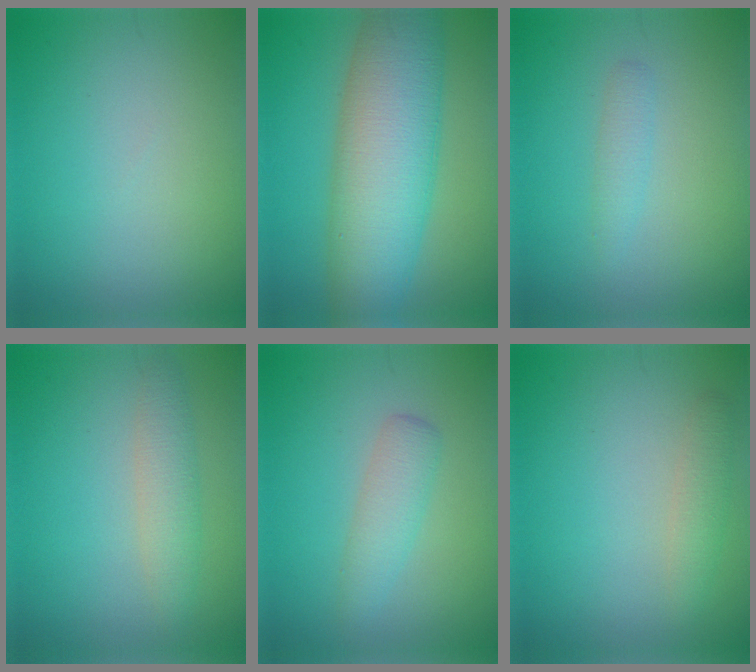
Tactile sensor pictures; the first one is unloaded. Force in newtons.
{"total": 11.6, "press": 11.6, "slide": 0.1}
{"total": 1.3, "press": 1.3, "slide": 0.0}
{"total": 2.6, "press": 2.6, "slide": 0.1}
{"total": 2.6, "press": 2.6, "slide": 0.0}
{"total": 1.7, "press": 1.7, "slide": 0.0}